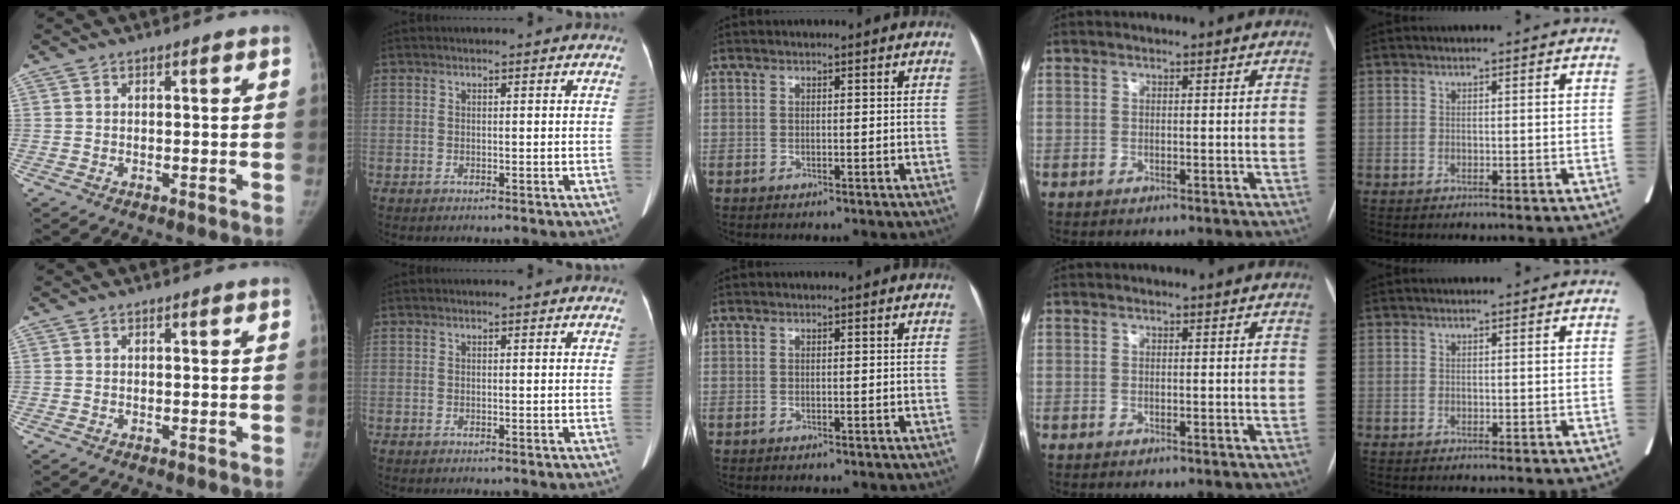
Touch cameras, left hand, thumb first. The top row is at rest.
{}